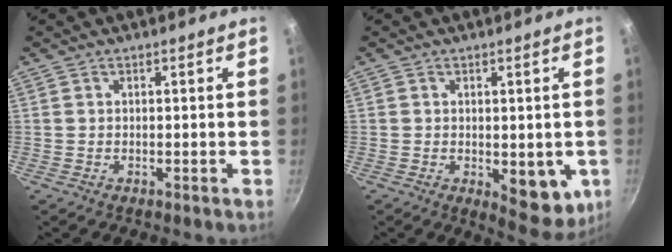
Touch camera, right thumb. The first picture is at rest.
{"total": 9.2, "force": [-1.5, 4.8, 7.6], "torque": [-0.066, -0.010, -0.011]}